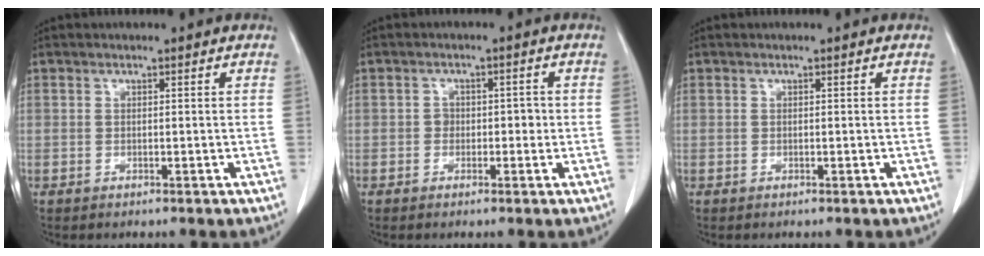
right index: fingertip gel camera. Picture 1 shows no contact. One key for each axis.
{"total": 2.6, "fx": -0.4, "fy": 2.0, "fz": 1.5, "tx": -0.012, "ty": 0.014, "tz": -0.006}
{"total": 0.0}